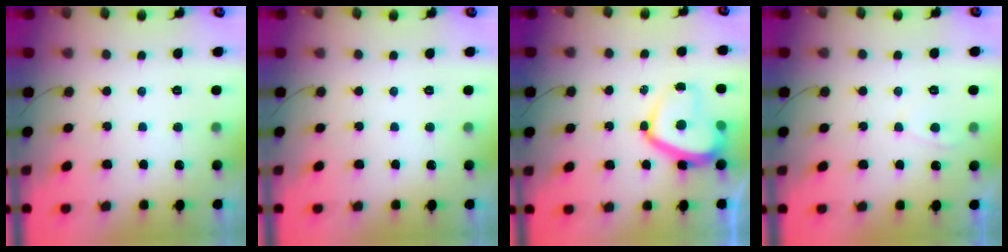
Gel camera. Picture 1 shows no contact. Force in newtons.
{"total": 0.0}
{"total": 10.4, "press": 10.4, "slide": 1.0}
{"total": 2.7, "press": 2.7, "slide": 0.2}